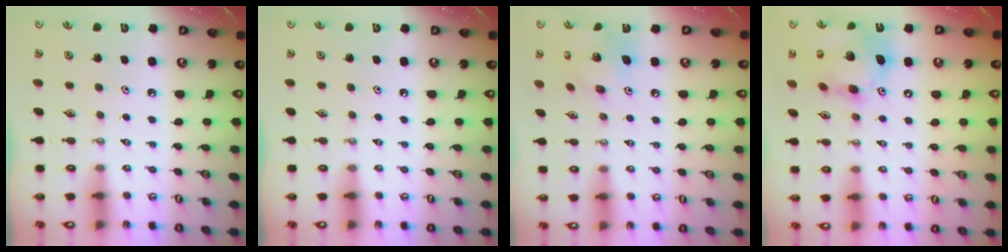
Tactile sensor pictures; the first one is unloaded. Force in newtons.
{"total": 0.0}
{"total": 12.2, "press": 12.1, "slide": 1.1}
{"total": 15.6, "press": 15.4, "slide": 2.8}